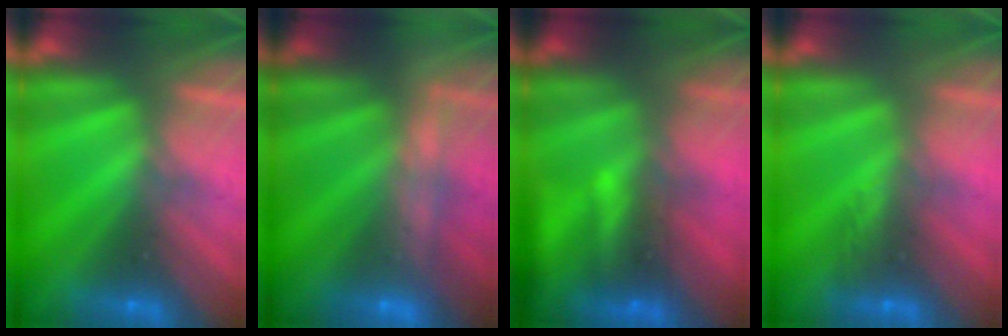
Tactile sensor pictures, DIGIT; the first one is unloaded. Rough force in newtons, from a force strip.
{"total": 2.3}
{"total": 7.2}
{"total": 2.8}